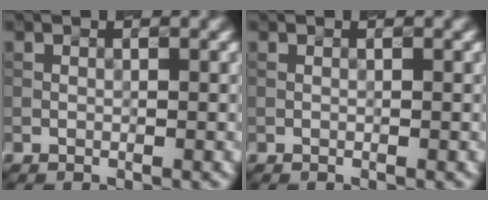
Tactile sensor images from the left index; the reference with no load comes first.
{"total": 0.0}